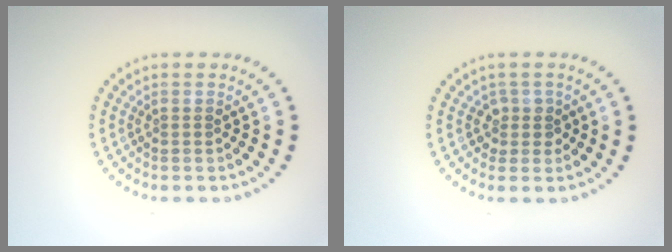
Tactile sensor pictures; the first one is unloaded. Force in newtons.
{"total": 1.6, "press": 1.3, "slide": 1.0}